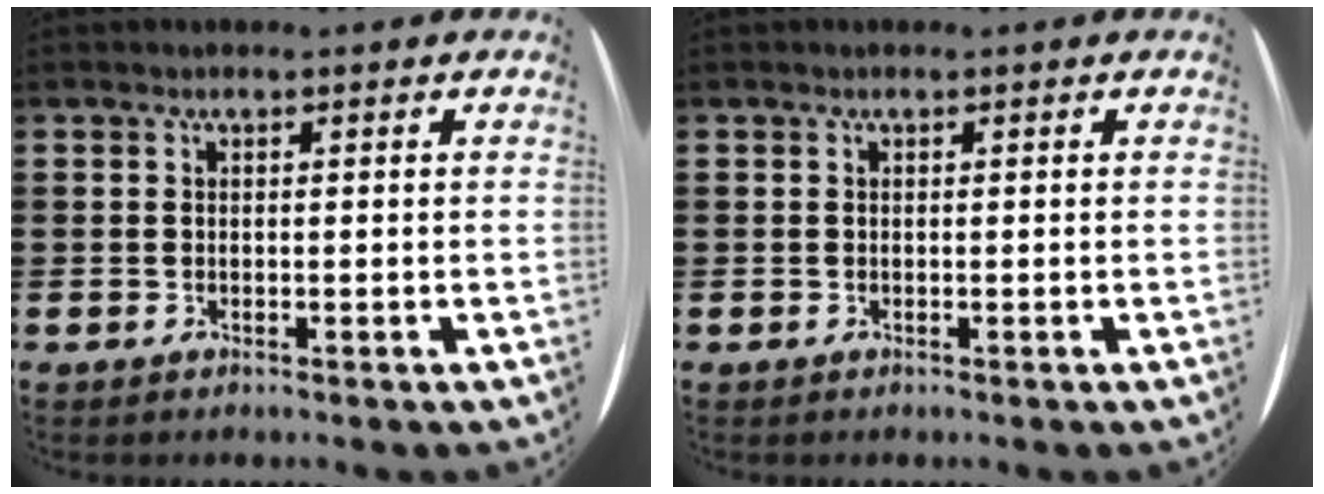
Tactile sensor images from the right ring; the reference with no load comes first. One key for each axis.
{"total": 0.0}